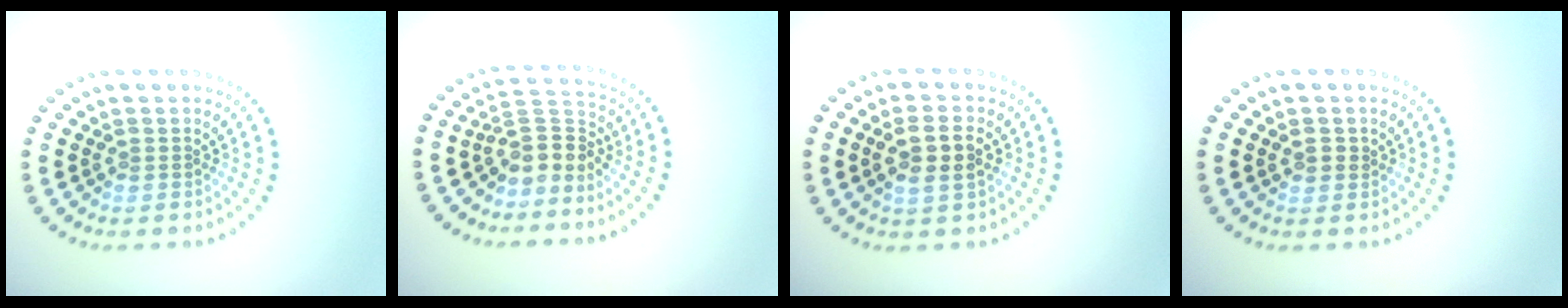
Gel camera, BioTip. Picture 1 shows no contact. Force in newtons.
{"total": 3.2, "press": 2.4, "slide": 2.2}
{"total": 2.8, "press": 2.7, "slide": 0.8}
{"total": 0.7, "press": 0.6, "slide": 0.3}